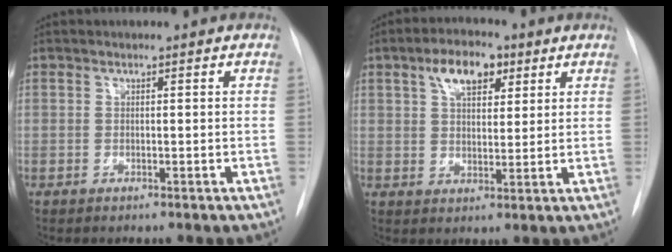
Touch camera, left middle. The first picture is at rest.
{"total": 7.1, "force": [3.6, 3.4, 5.1], "torque": [-0.087, 0.017, 0.060]}